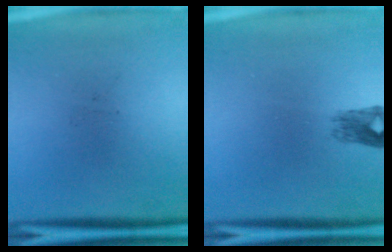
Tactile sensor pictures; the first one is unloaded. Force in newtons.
{"total": 2.2}